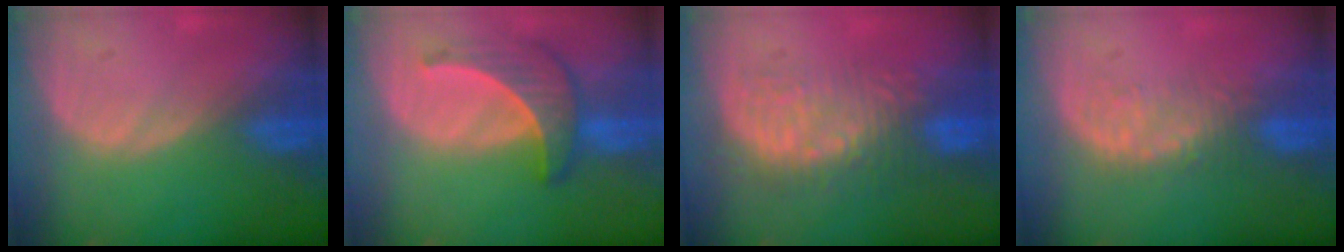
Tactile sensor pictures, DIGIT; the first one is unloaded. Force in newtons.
{"total": 6.4, "press": 6.3, "slide": 0.7}
{"total": 8.8, "press": 8.4, "slide": 2.4}
{"total": 4.3, "press": 4.0, "slide": 1.6}